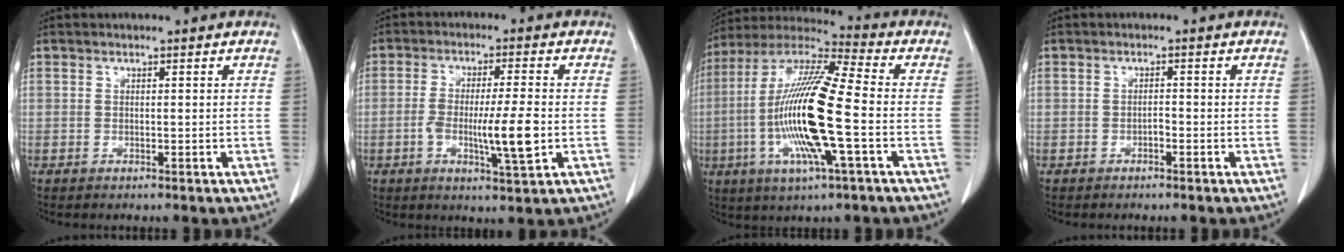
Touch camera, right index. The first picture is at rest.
{"total": 8.5, "force": [-1.7, 0.6, 8.3], "torque": [-0.147, -0.007, -0.030]}
{"total": 18.4, "force": [-3.5, 1.4, 18.0], "torque": [-0.372, -0.010, -0.072]}
{"total": 0.9, "force": [-0.6, 0.3, 0.6], "torque": [-0.011, 0.002, -0.011]}